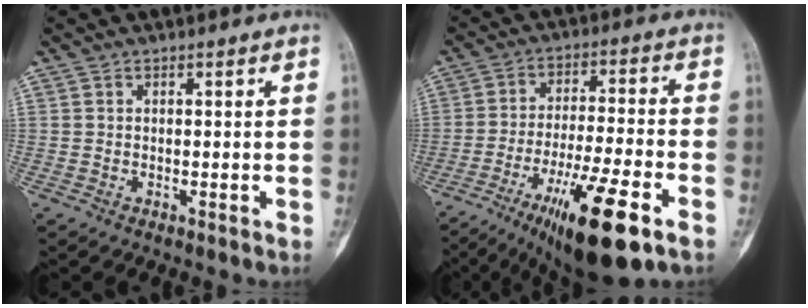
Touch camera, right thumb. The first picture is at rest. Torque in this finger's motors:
{"motor_torque": [2.71, 1.80, 1.36, -1.41, 0.52]}